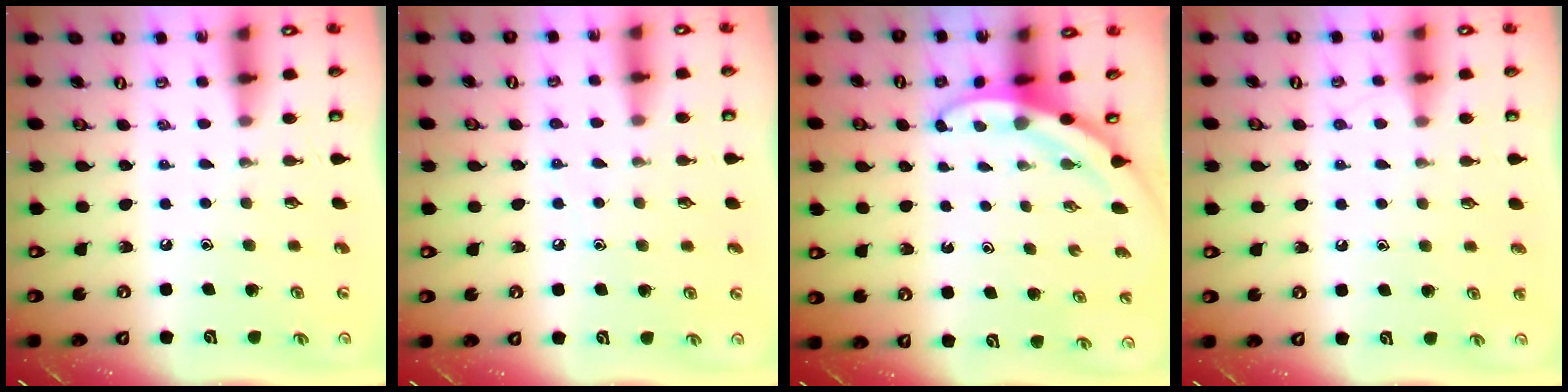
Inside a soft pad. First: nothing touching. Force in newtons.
{"total": 4.4, "press": 4.3, "slide": 0.3}
{"total": 3.4, "press": 3.4, "slide": 0.2}
{"total": 5.9, "press": 5.9, "slide": 0.6}